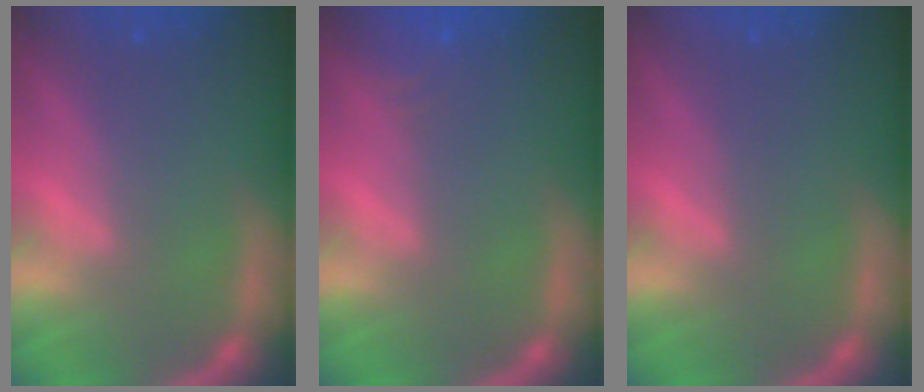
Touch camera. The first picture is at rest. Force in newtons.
{"total": 2.4}
{"total": 0.0}